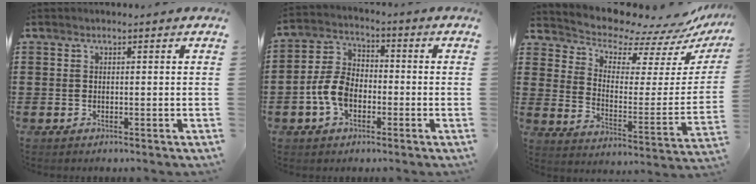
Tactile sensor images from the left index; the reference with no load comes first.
{"total": 7.1, "force": [-2.4, 4.6, 4.8], "torque": [-0.126, 0.005, -0.054]}
{"total": 7.6, "force": [7.2, 1.8, 1.5], "torque": [-0.065, -0.065, 0.125]}